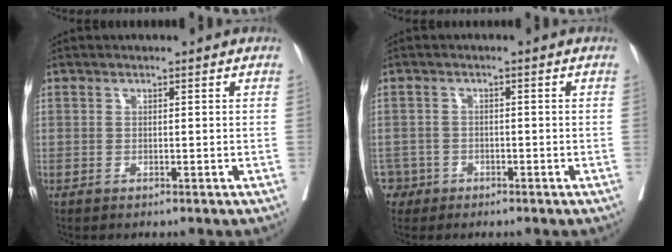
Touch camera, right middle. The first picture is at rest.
{"total": 2.8, "force": [-1.5, 2.4, -0.6], "torque": [0.012, 0.012, -0.030]}